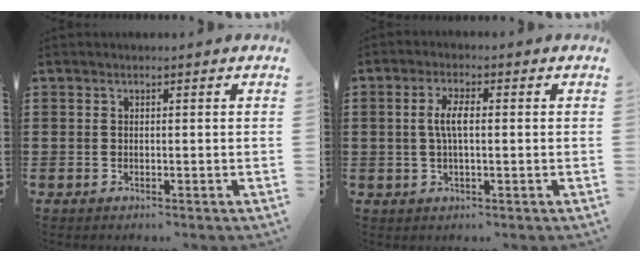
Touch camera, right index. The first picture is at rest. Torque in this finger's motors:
{"motor_torque": [0.50, -0.46, 0.13, 0.09]}